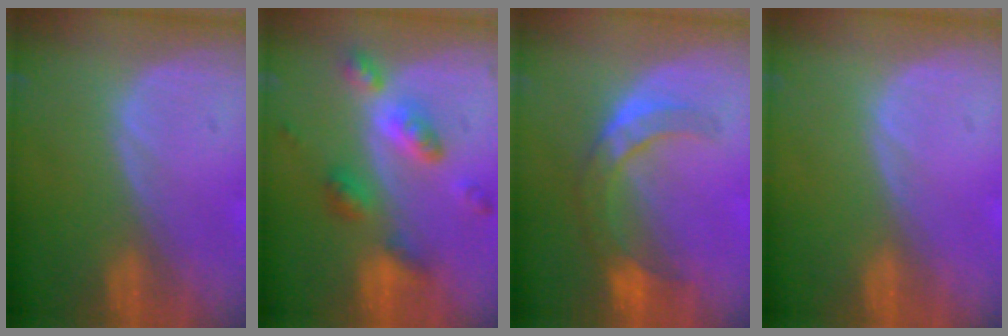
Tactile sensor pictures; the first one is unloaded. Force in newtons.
{"total": 6.9, "press": 6.9, "slide": 0.5}
{"total": 7.3, "press": 6.5, "slide": 3.3}
{"total": 0.0}